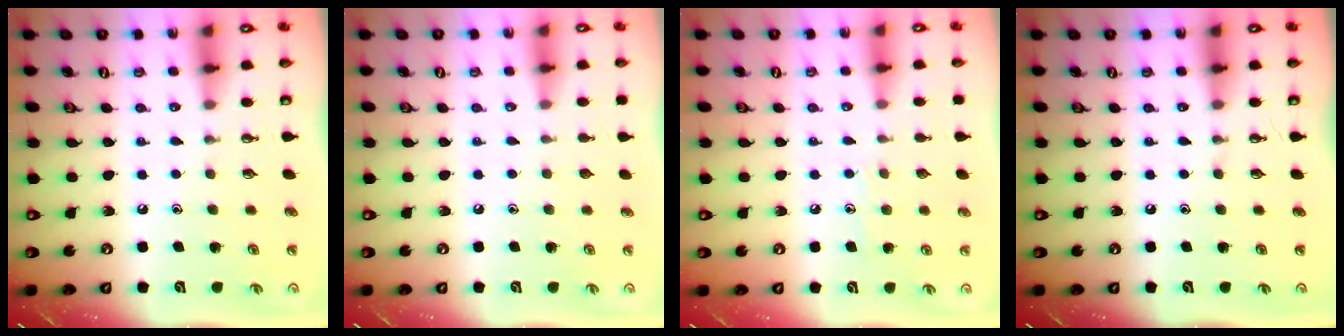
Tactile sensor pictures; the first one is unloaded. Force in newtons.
{"total": 0.0}
{"total": 5.1, "press": 5.1, "slide": 0.5}
{"total": 0.0}